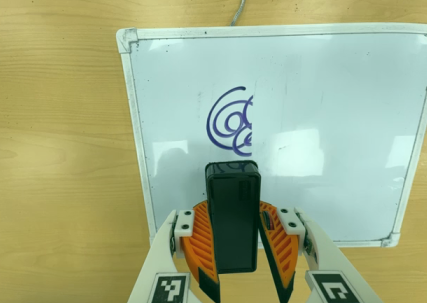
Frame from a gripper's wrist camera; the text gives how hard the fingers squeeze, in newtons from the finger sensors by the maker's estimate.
{"total": 9.7, "left": 9.9, "right": 9.5}